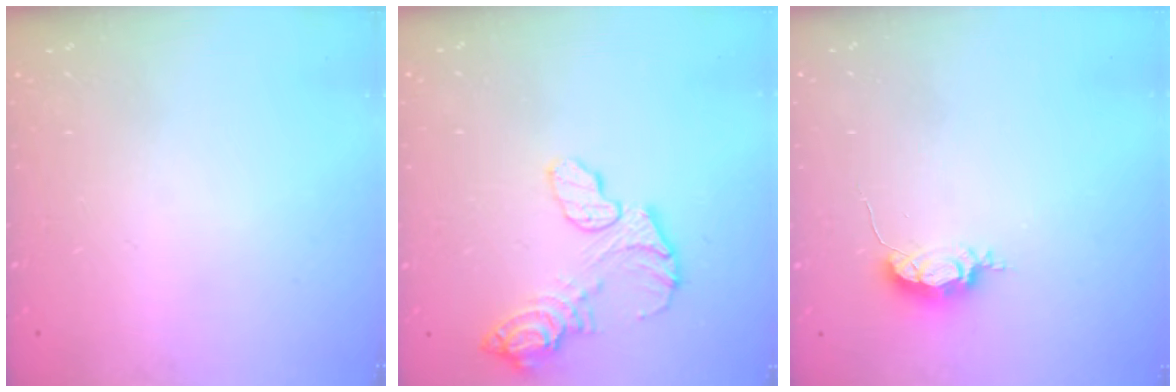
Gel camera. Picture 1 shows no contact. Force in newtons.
{"total": 11.6, "press": 11.5, "slide": 1.1}
{"total": 5.2, "press": 5.1, "slide": 0.4}